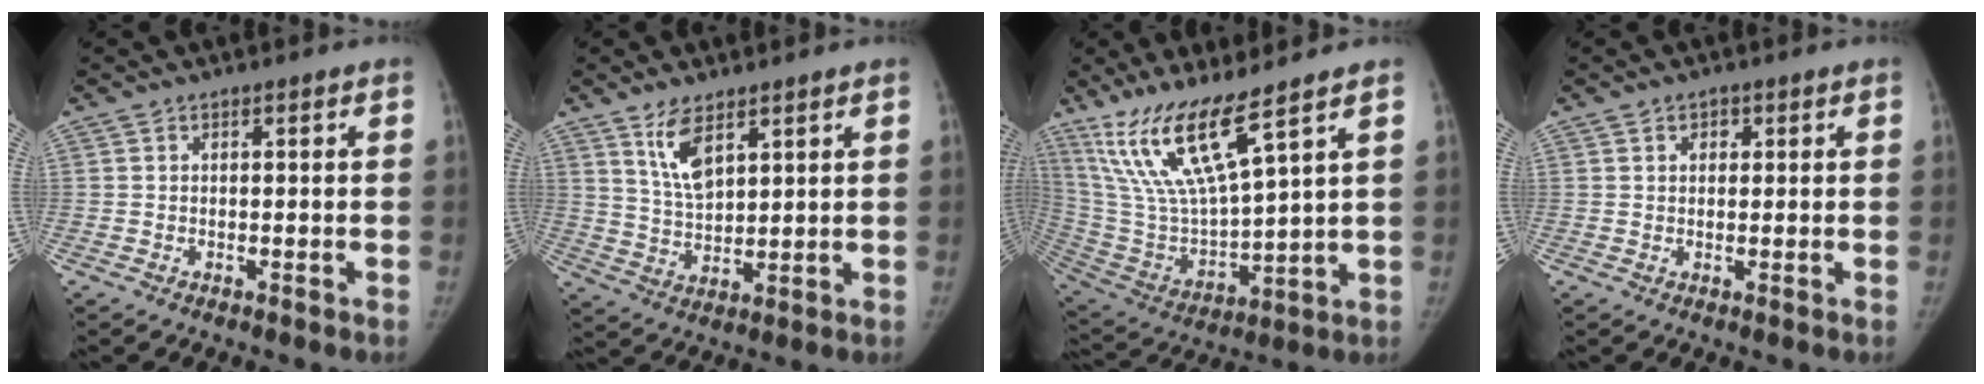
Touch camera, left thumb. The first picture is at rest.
{"total": 7.1, "force": [4.3, 2.9, 4.8], "torque": [-0.083, -0.026, 0.090]}
{"total": 16.0, "force": [10.5, 2.2, 11.9], "torque": [-0.238, -0.057, 0.223]}
{"total": 1.9, "force": [0.8, 1.4, 0.9], "torque": [-0.006, -0.001, 0.011]}